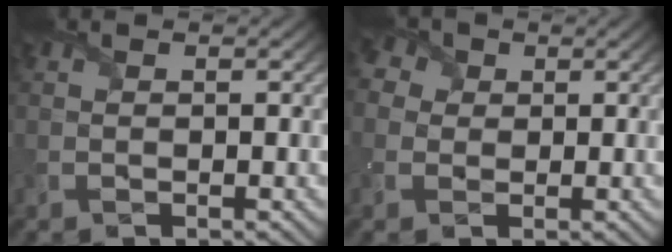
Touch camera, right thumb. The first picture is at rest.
{"total": 4.7, "force": [1.5, 4.0, 2.0], "torque": [-0.078, 0.016, 0.020]}